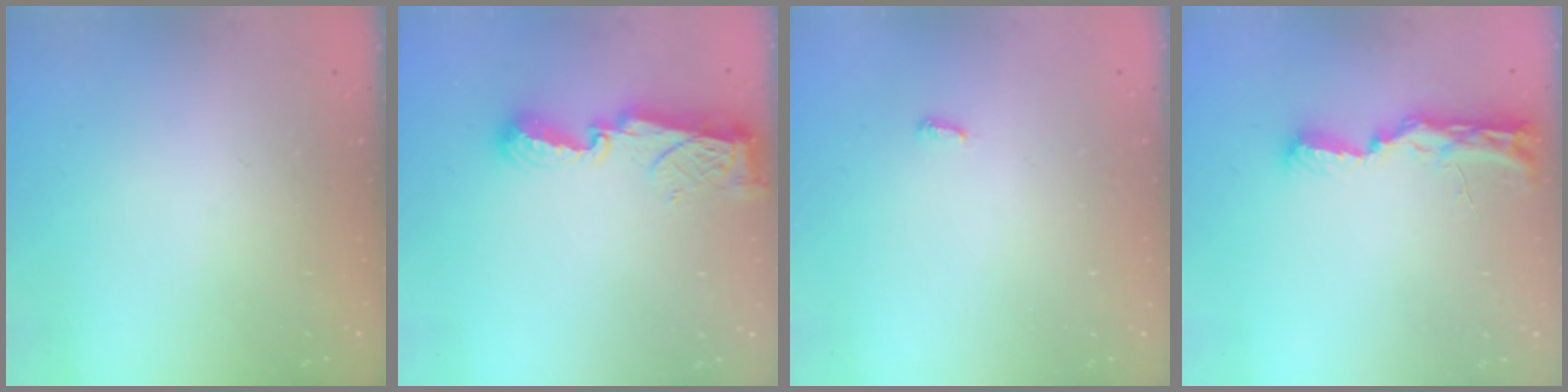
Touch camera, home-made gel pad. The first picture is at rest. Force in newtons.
{"total": 8.1, "press": 8.1, "slide": 0.9}
{"total": 2.9, "press": 2.9, "slide": 0.3}
{"total": 8.8, "press": 8.8, "slide": 1.0}